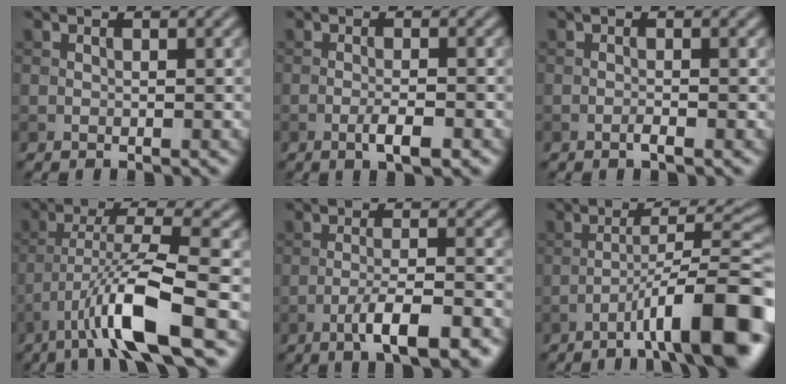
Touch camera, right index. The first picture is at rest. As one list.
[{"total": 2.8, "force": [-1.3, 0.6, 2.4], "torque": [-0.043, 0.001, -0.025]}, {"total": 0.9, "force": [-0.5, 0.1, 0.8], "torque": [-0.015, 0.002, -0.011]}, {"total": 8.6, "force": [-4.6, 1.2, 7.2], "torque": [-0.130, 0.008, -0.085]}, {"total": 6.5, "force": [-3.8, 1.4, 5.1], "torque": [-0.087, 0.004, -0.061]}, {"total": 11.5, "force": [-6.1, 1.9, 9.6], "torque": [-0.136, 0.025, -0.091]}]